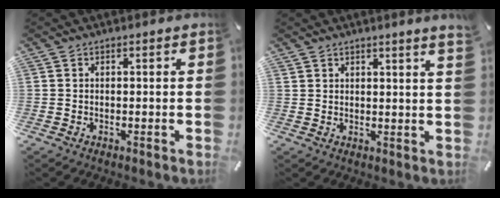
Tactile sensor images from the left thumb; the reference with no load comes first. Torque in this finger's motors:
{"motor_torque": [0.87, -0.13, 0.27, 0.04, 0.02]}